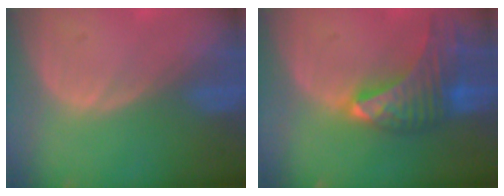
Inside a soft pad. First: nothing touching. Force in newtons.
{"total": 9.8, "press": 8.7, "slide": 4.5}